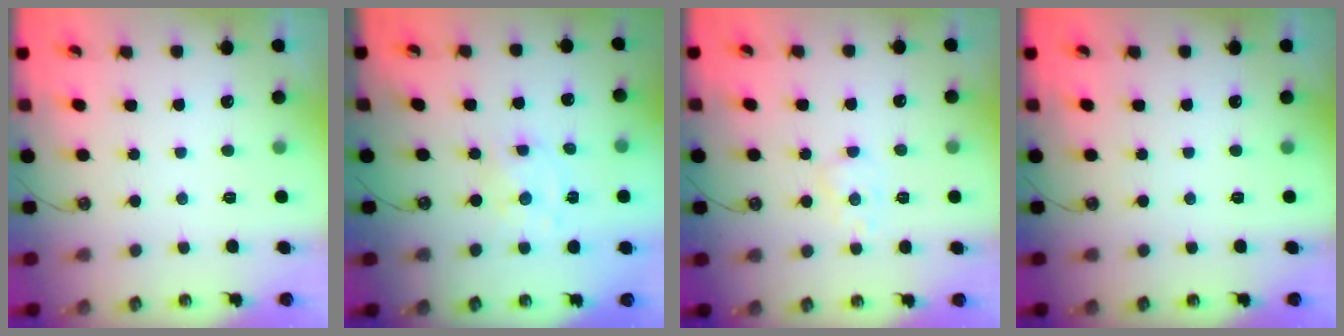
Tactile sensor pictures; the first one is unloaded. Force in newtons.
{"total": 2.4, "press": 2.3, "slide": 0.5}
{"total": 4.8, "press": 4.7, "slide": 1.2}
{"total": 0.0}